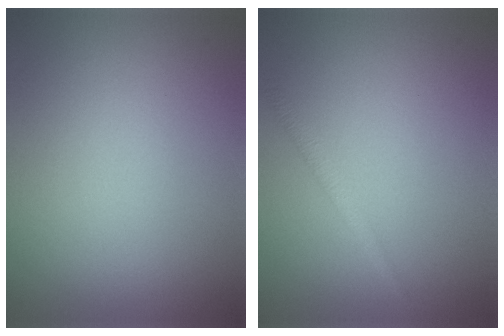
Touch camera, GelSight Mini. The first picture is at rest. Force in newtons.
{"total": 1.3, "press": 1.3, "slide": 0.0}